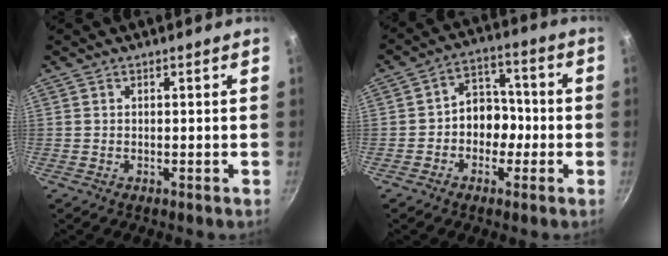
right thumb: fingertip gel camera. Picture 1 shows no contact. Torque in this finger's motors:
{"motor_torque": [-0.03, 0.05, -0.02, -0.02, 0.09]}